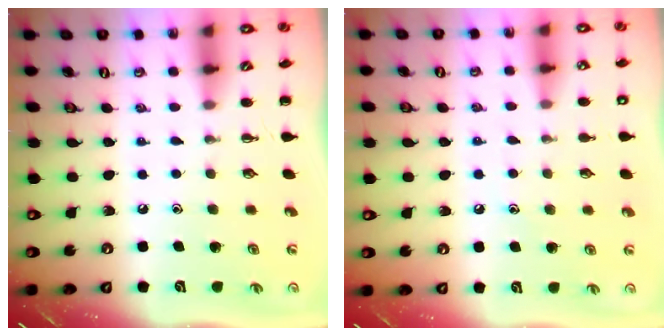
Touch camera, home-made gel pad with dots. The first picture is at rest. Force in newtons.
{"total": 6.4, "press": 6.2, "slide": 1.7}